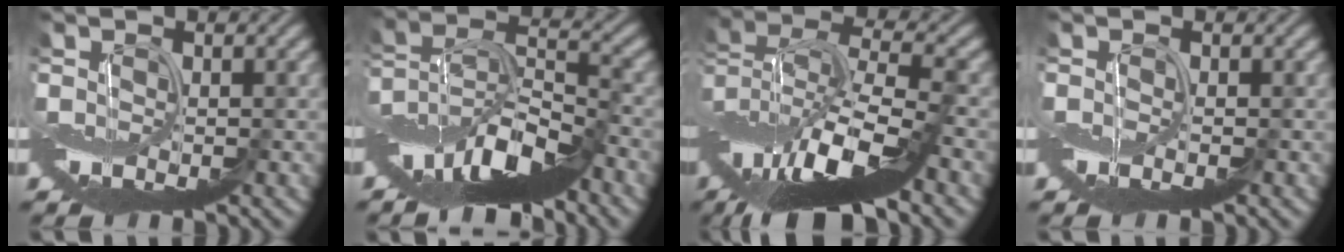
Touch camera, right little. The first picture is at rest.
{"total": 10.7, "force": [-7.0, 3.5, 7.3], "torque": [-0.122, 0.011, -0.136]}
{"total": 13.8, "force": [-6.1, 4.1, 11.6], "torque": [-0.213, 0.010, -0.104]}
{"total": 0.9, "force": [-0.5, -0.3, 0.7], "torque": [-0.014, -0.003, -0.010]}